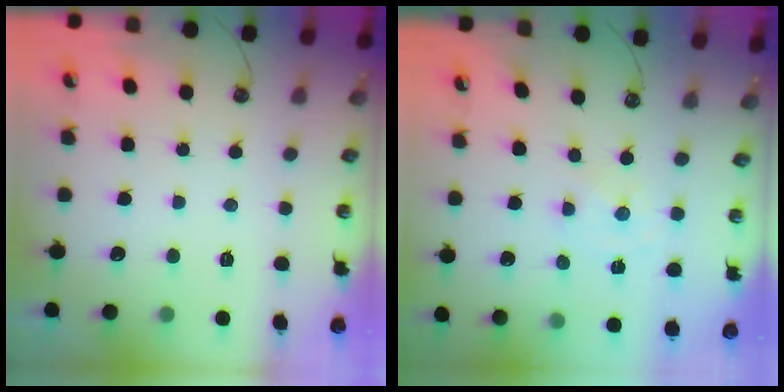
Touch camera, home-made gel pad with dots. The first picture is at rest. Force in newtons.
{"total": 0.0}